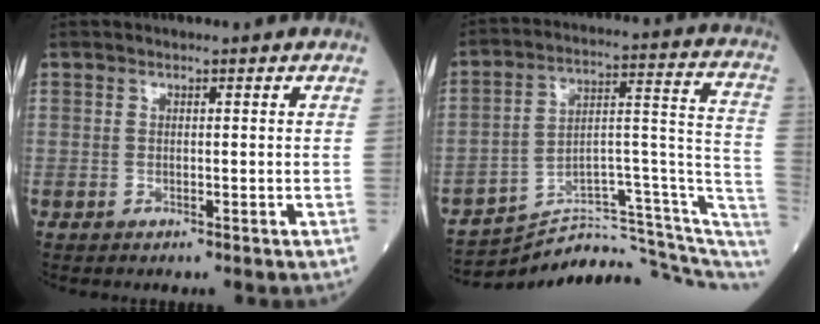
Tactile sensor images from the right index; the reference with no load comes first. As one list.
[{"total": 18.1, "force": [-16.6, 3.0, 6.5], "torque": [-0.053, 0.083, -0.237]}]